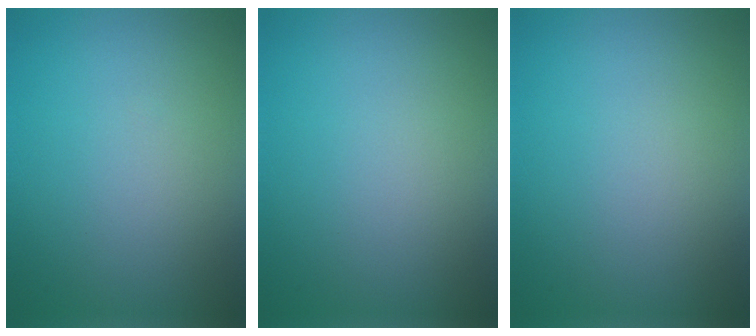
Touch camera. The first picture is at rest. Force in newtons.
{"total": 0.0}
{"total": 0.0}